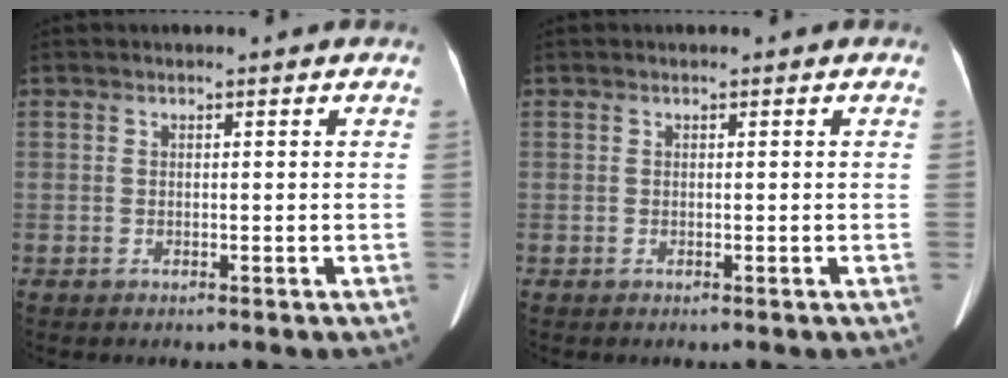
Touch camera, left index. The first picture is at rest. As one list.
[{"total": 0.0}]